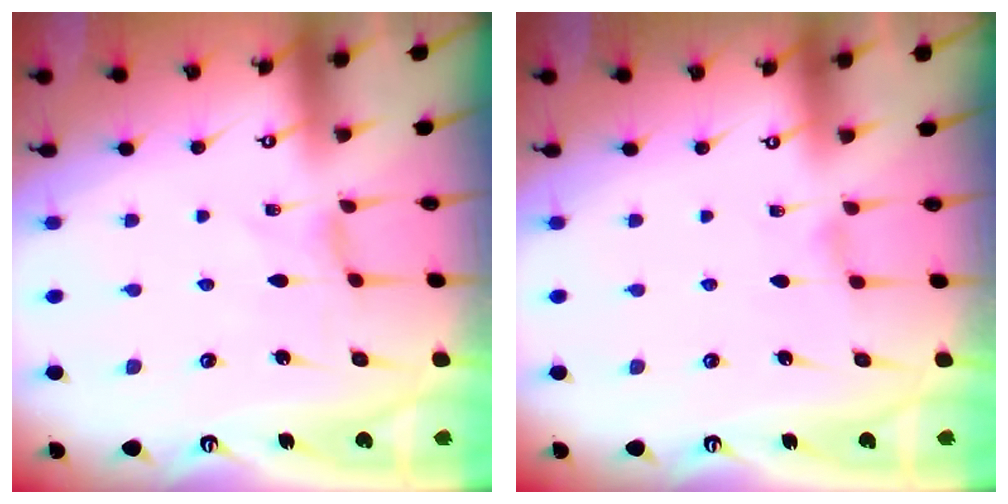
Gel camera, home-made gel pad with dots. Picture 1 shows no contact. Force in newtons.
{"total": 1.8, "press": 1.8, "slide": 0.3}